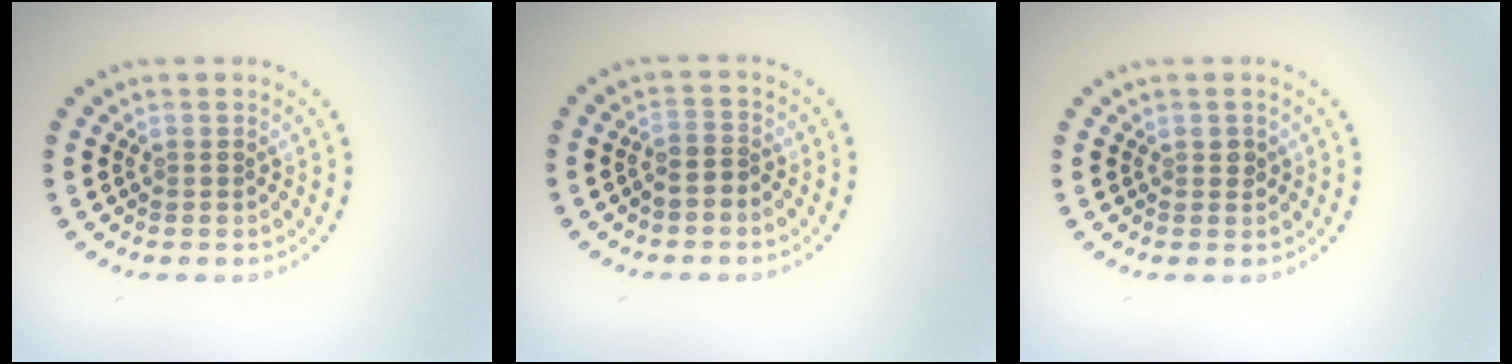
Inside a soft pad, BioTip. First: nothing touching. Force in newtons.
{"total": 1.6, "press": 1.4, "slide": 0.8}
{"total": 0.8, "press": 0.8, "slide": 0.3}